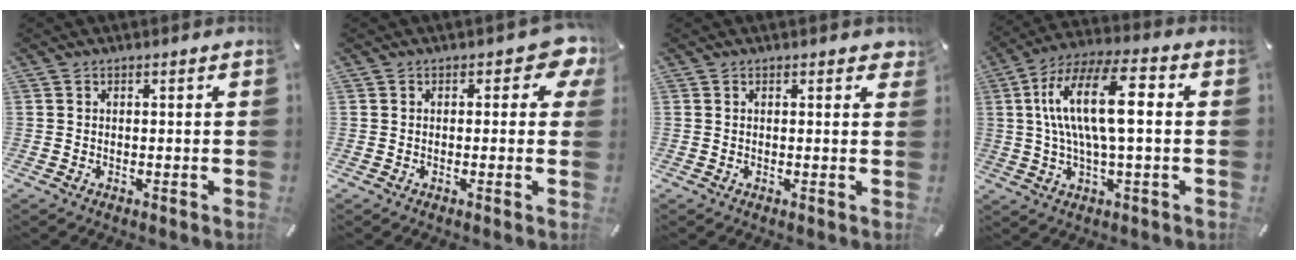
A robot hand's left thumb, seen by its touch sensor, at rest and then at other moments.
{"total": 5.3, "force": [1.7, 3.1, 3.9], "torque": [-0.038, -0.005, 0.024]}
{"total": 1.1, "force": [0.7, 0.6, 0.7], "torque": [0.001, -0.001, 0.008]}
{"total": 17.1, "force": [2.1, 6.3, 15.8], "torque": [-0.321, 0.003, 0.029]}